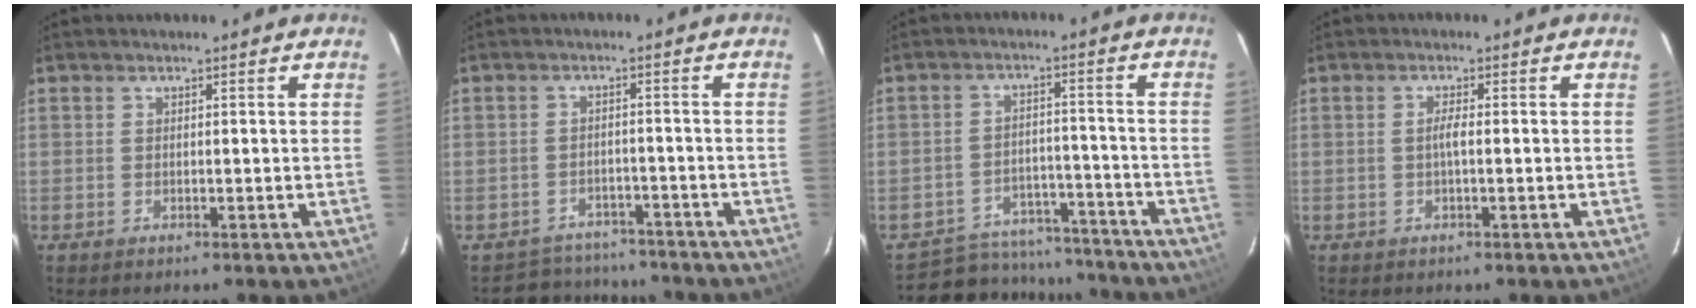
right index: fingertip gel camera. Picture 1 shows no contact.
{"total": 8.3, "force": [-7.2, 4.1, 0.5], "torque": [-0.020, 0.021, -0.092]}
{"total": 15.3, "force": [-13.3, 6.9, 3.4], "torque": [-0.085, 0.031, -0.167]}
{"total": 1.6, "force": [-0.3, -0.1, 1.6], "torque": [-0.031, 0.002, -0.007]}